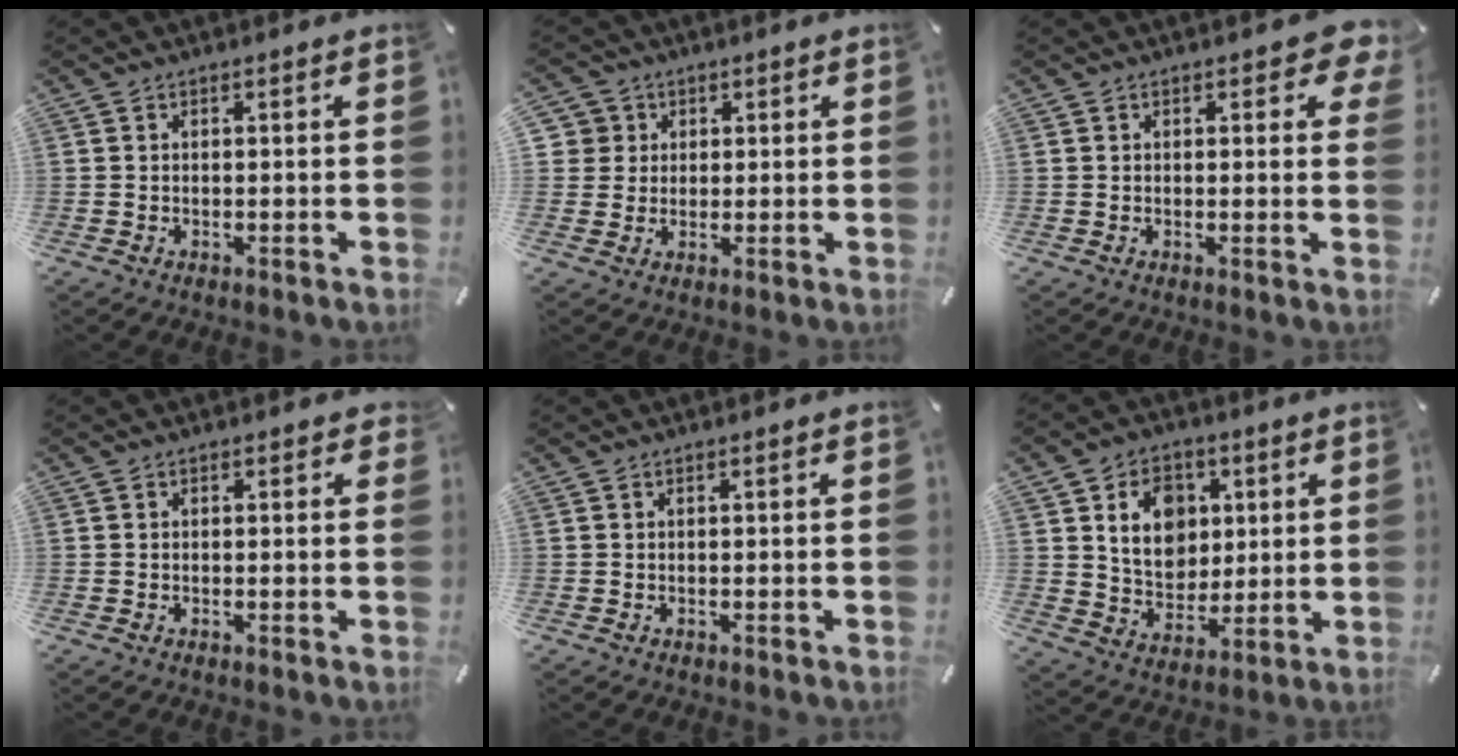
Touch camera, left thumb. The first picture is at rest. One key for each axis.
{"total": 5.7, "fx": 1.8, "fy": 5.4, "fz": 0.5, "tx": -0.004, "ty": 0.002, "tz": 0.032}
{"total": 4.6, "fx": 2.0, "fy": 2.3, "fz": 3.4, "tx": -0.032, "ty": -0.009, "tz": 0.031}
{"total": 0.7, "fx": 0.1, "fy": 0.5, "fz": 0.5, "tx": 0.004, "ty": -0.003, "tz": -0.002}
{"total": 0.0}
{"total": 11.7, "fx": 3.4, "fy": 9.7, "fz": 5.6, "tx": -0.089, "ty": -0.001, "tz": 0.068}